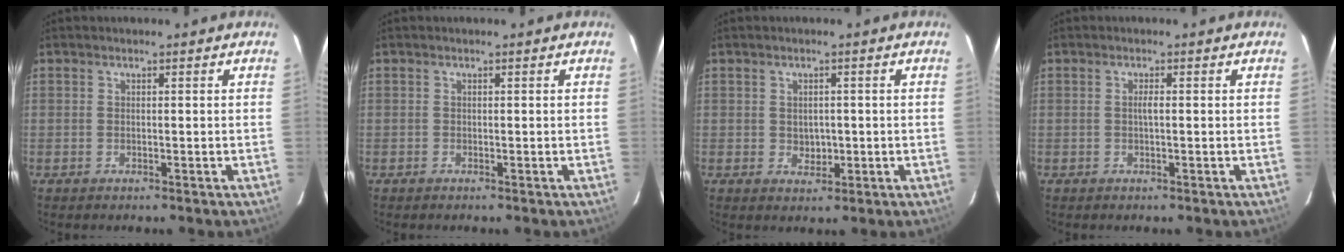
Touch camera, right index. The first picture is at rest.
{"total": 0.0}
{"total": 2.9, "force": [-0.2, 2.4, 1.5], "torque": [-0.023, 0.002, 0.002]}
{"total": 1.1, "force": [-0.1, 0.0, 1.1], "torque": [-0.021, 0.002, -0.002]}